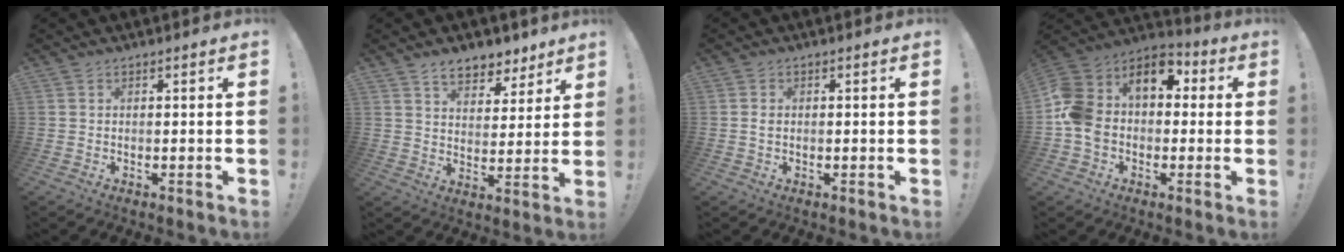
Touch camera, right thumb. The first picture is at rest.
{"total": 8.9, "force": [6.5, 5.0, 3.5], "torque": [-0.043, -0.044, 0.120]}
{"total": 1.0, "force": [0.2, 0.8, 0.7], "torque": [-0.014, 0.004, 0.002]}
{"total": 14.1, "force": [1.4, 10.9, 8.9], "torque": [-0.164, 0.009, 0.027]}